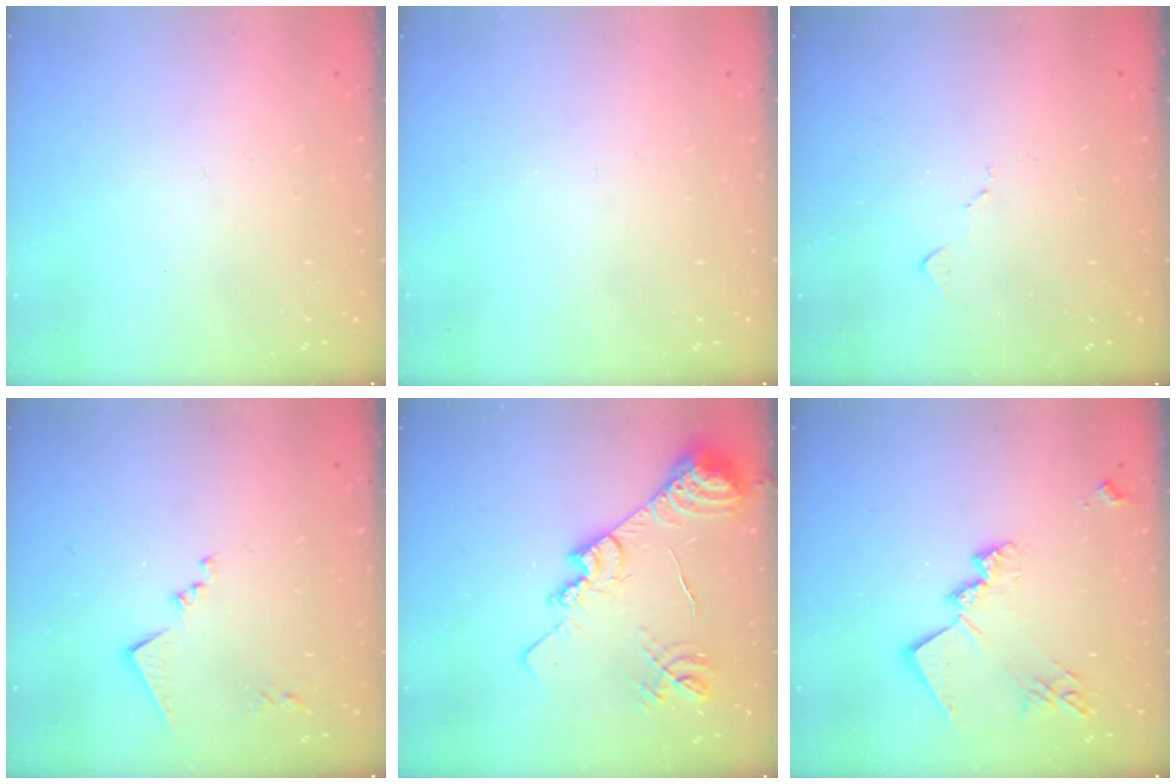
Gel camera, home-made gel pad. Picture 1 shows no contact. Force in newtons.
{"total": 0.0}
{"total": 5.9, "press": 5.8, "slide": 0.8}
{"total": 9.9, "press": 9.9, "slide": 0.8}
{"total": 18.8, "press": 18.7, "slide": 1.8}
{"total": 16.5, "press": 16.4, "slide": 1.0}